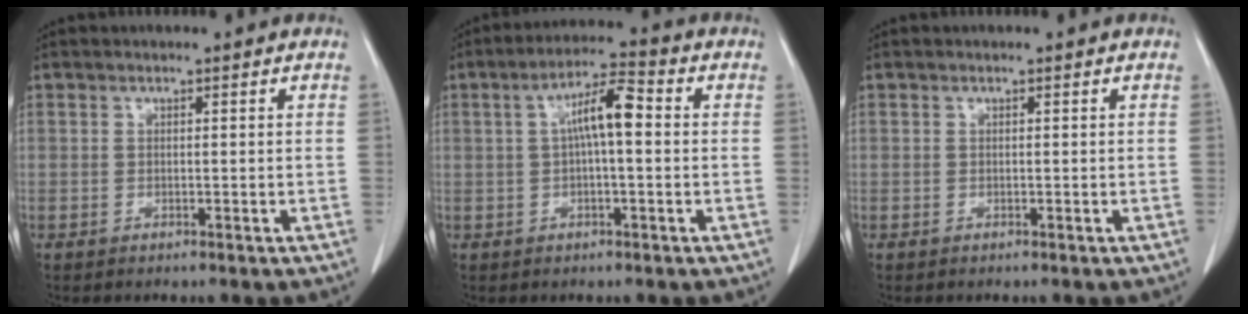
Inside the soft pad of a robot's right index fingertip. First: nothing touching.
{"total": 6.9, "force": [0.8, 1.4, 6.7], "torque": [-0.122, 0.023, 0.010]}
{"total": 0.0}